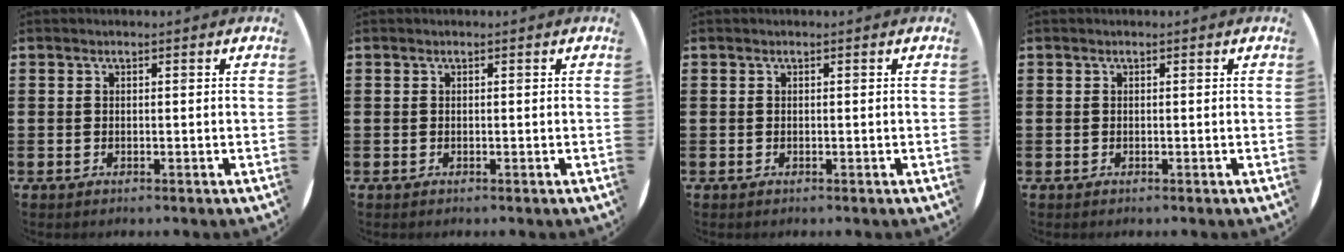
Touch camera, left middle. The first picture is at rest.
{"total": 0.0}
{"total": 0.0}
{"total": 0.0}